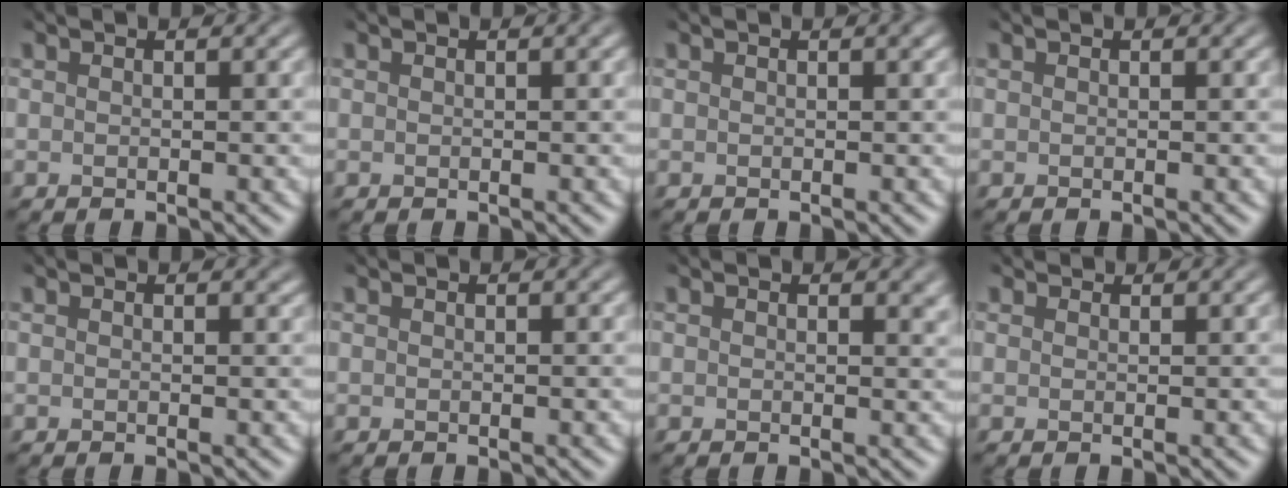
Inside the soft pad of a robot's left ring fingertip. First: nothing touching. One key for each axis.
{"total": 1.4, "fx": 0.6, "fy": 0.7, "fz": 1.1, "tx": -0.010, "ty": 0.013, "tz": 0.003}
{"total": 1.8, "fx": 0.8, "fy": 1.0, "fz": 1.3, "tx": -0.008, "ty": 0.018, "tz": 0.004}
{"total": 0.0}
{"total": 1.4, "fx": 1.0, "fy": 0.7, "fz": 0.7, "tx": 0.000, "ty": 0.015, "tz": 0.004}
{"total": 0.0}
{"total": 2.5, "fx": 1.3, "fy": 1.3, "fz": 1.7, "tx": -0.012, "ty": 0.021, "tz": 0.009}
{"total": 1.3, "fx": -0.2, "fy": -0.6, "fz": -1.1, "tx": 0.007, "ty": -0.001, "tz": 0.004}